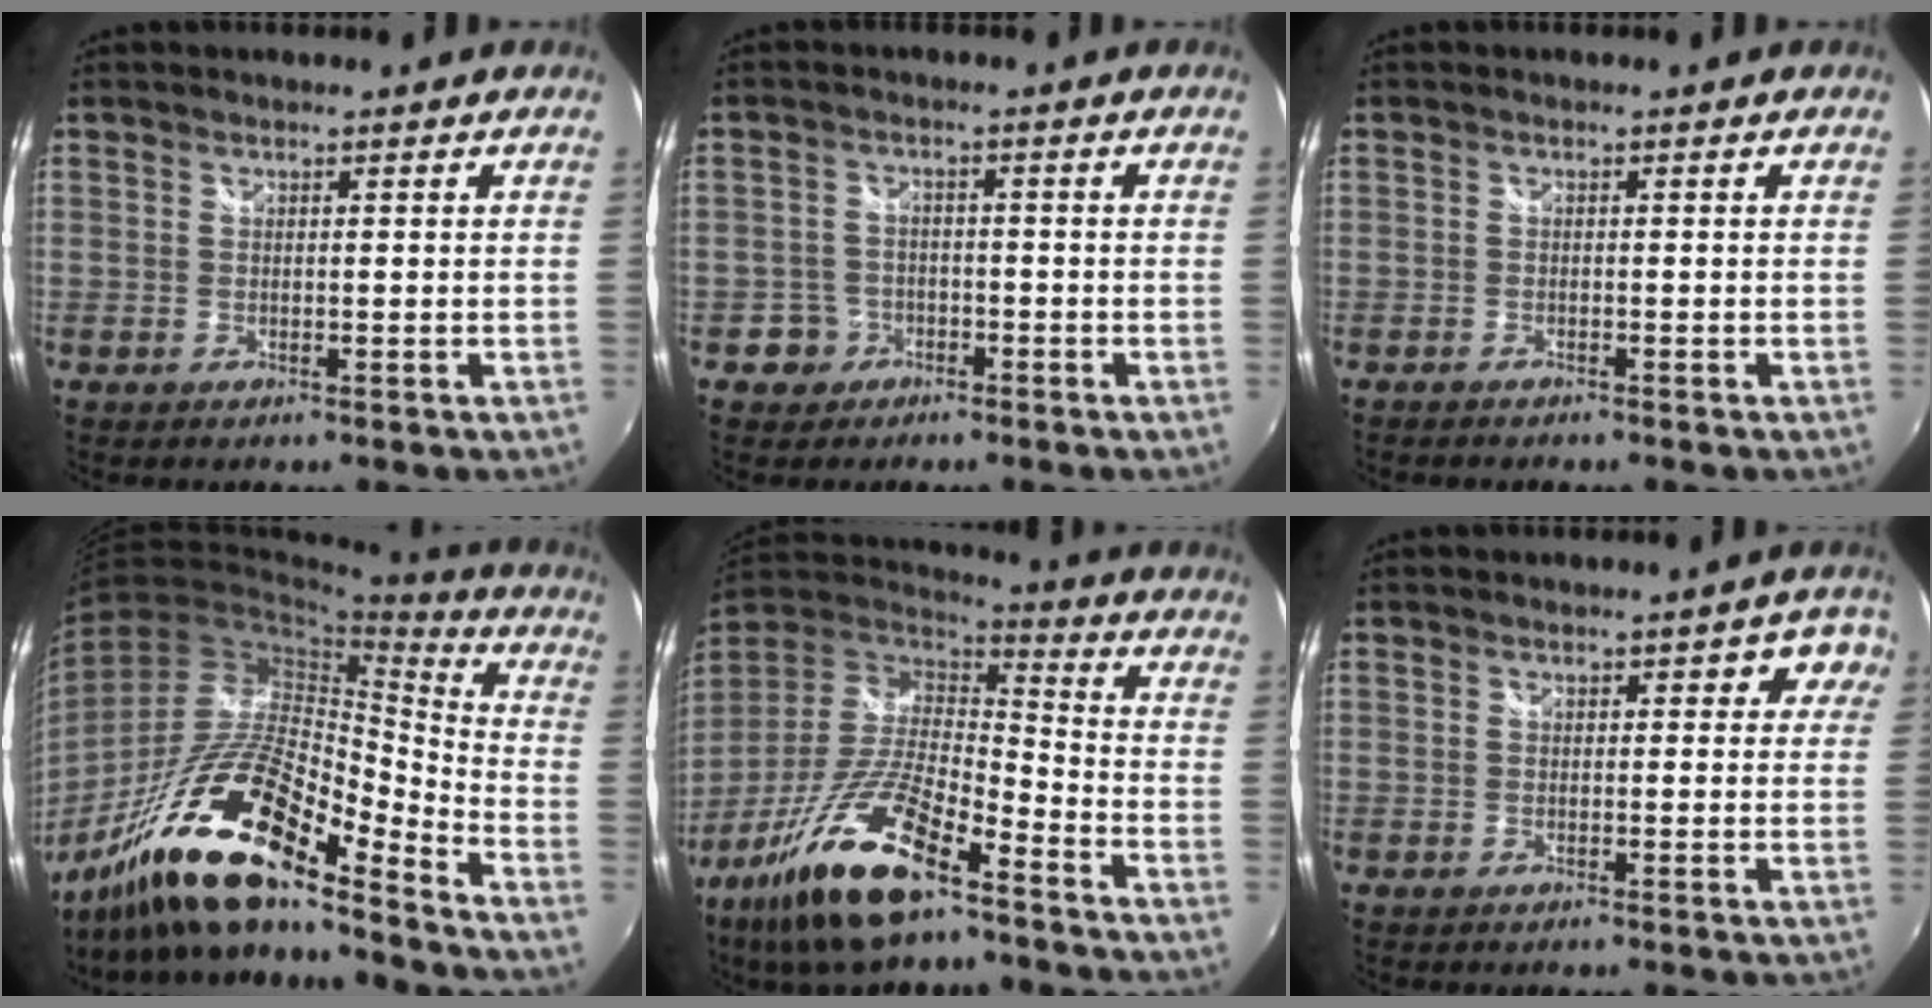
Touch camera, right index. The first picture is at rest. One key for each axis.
{"total": 4.1, "fx": -2.3, "fy": 3.4, "fz": -0.1, "tx": -0.008, "ty": 0.014, "tz": -0.041}
{"total": 1.6, "fx": -1.5, "fy": 0.3, "fz": 0.3, "tx": -0.015, "ty": -0.011, "tz": -0.029}
{"total": 20.6, "fx": -14.5, "fy": 4.6, "fz": 14.0, "tx": -0.254, "ty": -0.013, "tz": -0.283}
{"total": 19.5, "fx": -12.5, "fy": 5.4, "fz": 13.9, "tx": -0.289, "ty": -0.027, "tz": -0.237}
{"total": 4.0, "fx": 1.5, "fy": 2.3, "fz": 2.9, "tx": -0.022, "ty": 0.013, "tz": 0.019}